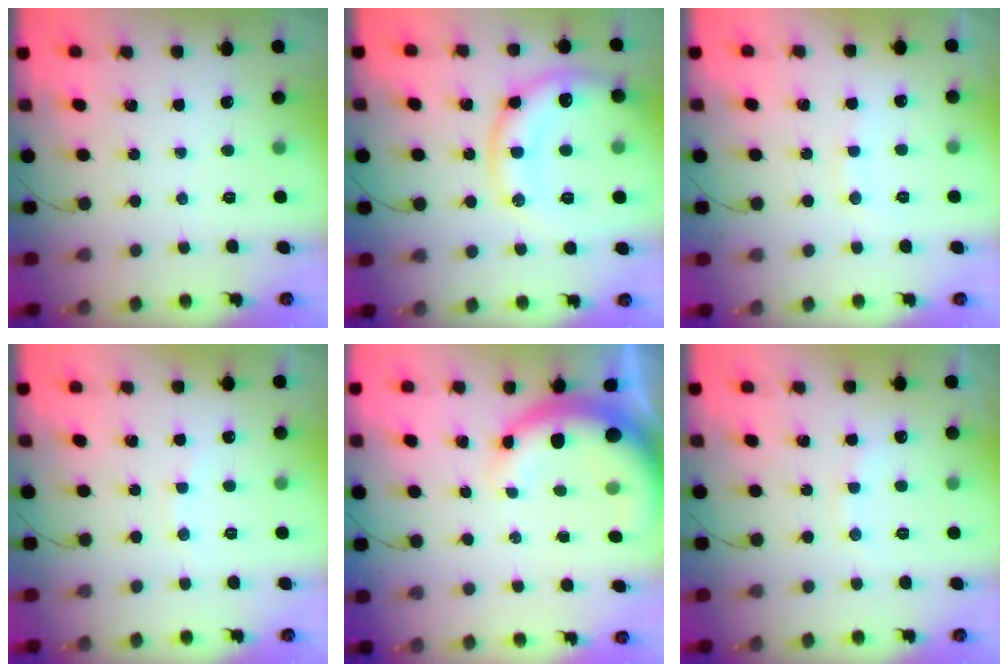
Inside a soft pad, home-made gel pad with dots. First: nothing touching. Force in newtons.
{"total": 16.5, "press": 16.4, "slide": 1.8}
{"total": 6.8, "press": 6.7, "slide": 1.4}
{"total": 4.1, "press": 4.0, "slide": 0.9}
{"total": 9.5, "press": 9.3, "slide": 2.0}
{"total": 7.5, "press": 7.4, "slide": 1.3}